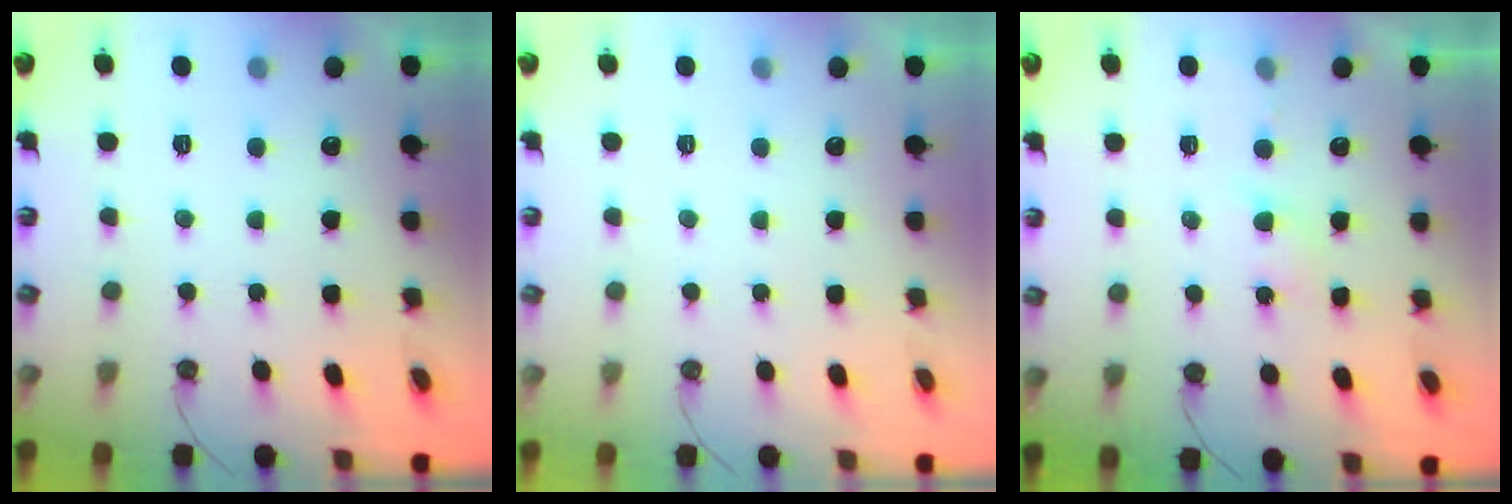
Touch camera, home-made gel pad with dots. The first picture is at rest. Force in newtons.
{"total": 0.0}
{"total": 3.5, "press": 3.4, "slide": 0.5}